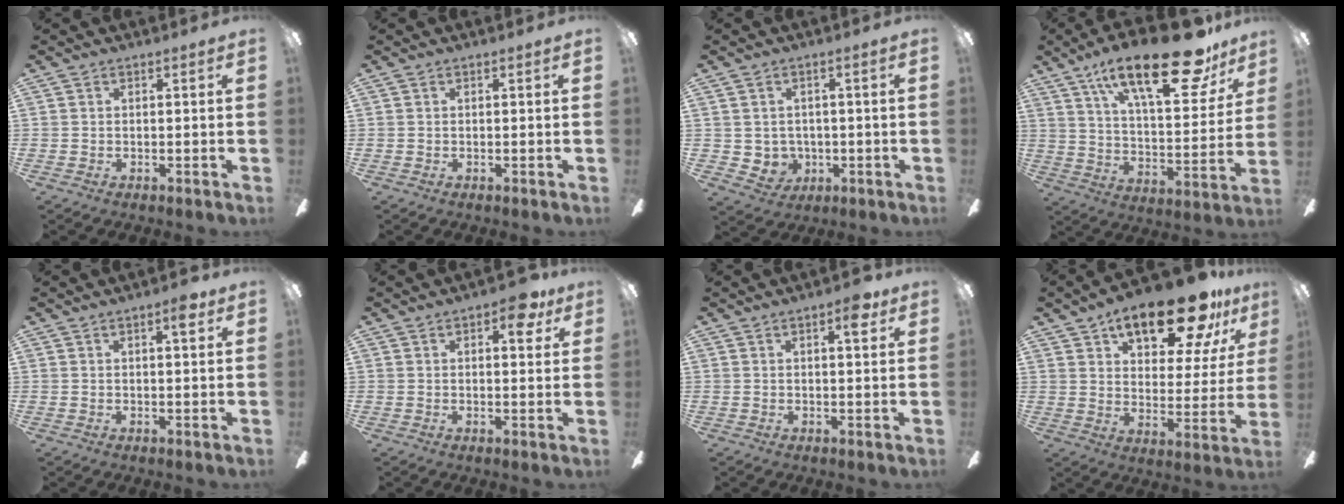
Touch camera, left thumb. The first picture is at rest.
{"total": 0.0}
{"total": 4.1, "force": [1.1, 3.9, 0.6], "torque": [-0.024, -0.008, 0.021]}
{"total": 26.5, "force": [17.2, 8.9, 18.1], "torque": [-0.275, -0.100, 0.277]}
{"total": 3.8, "force": [2.1, 0.8, 3.1], "torque": [-0.041, -0.005, 0.029]}
{"total": 6.9, "force": [3.5, 3.0, 5.1], "torque": [-0.050, -0.014, 0.050]}
{"total": 4.7, "force": [2.6, 1.4, 3.7], "torque": [-0.047, -0.007, 0.036]}
{"total": 19.7, "force": [13.0, 8.0, 12.5], "torque": [-0.177, -0.072, 0.210]}